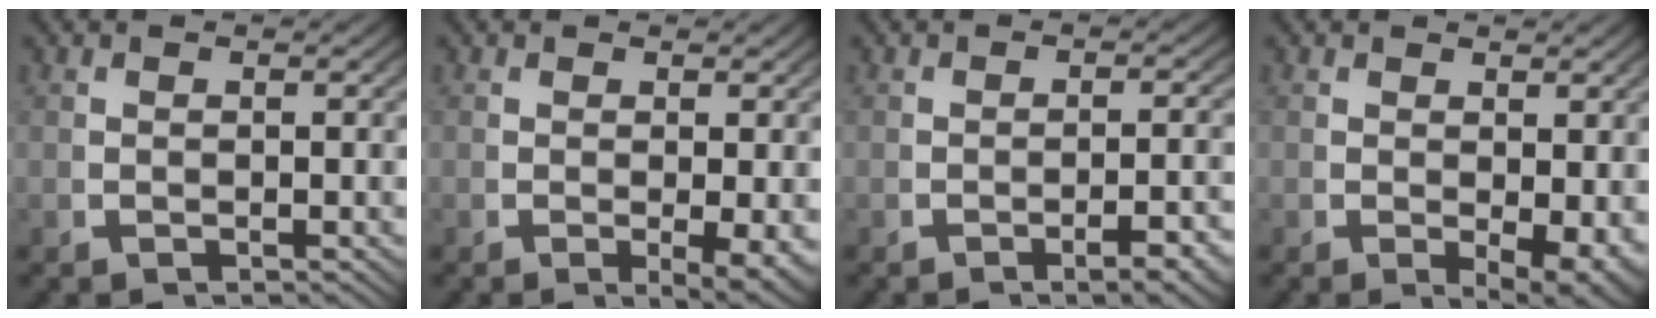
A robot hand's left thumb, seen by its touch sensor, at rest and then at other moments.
{"total": 3.2, "force": [-0.4, 1.0, 3.0], "torque": [-0.042, -0.015, 0.002]}
{"total": 2.6, "force": [-1.3, 0.5, 2.2], "torque": [-0.030, 0.004, -0.022]}
{"total": 3.3, "force": [-0.1, 1.5, 2.9], "torque": [-0.041, -0.019, 0.009]}